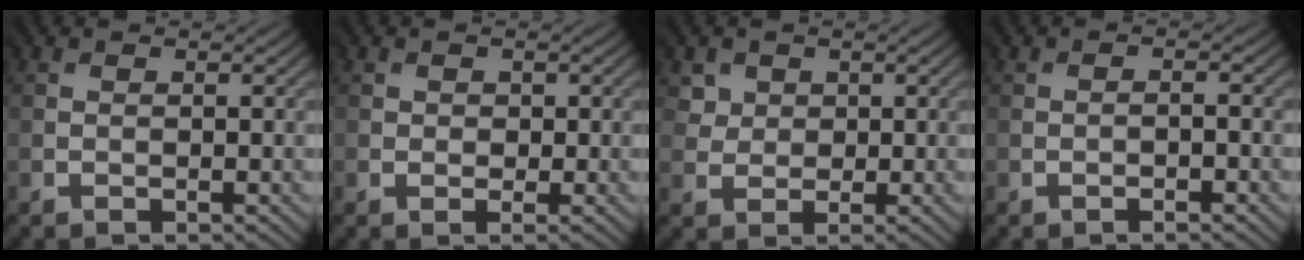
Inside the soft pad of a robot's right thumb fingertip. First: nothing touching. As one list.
[{"total": 1.2, "force": [0.2, 1.0, 0.7], "torque": [-0.010, -0.004, 0.007]}, {"total": 2.7, "force": [1.5, 2.3, 0.1], "torque": [-0.002, -0.004, 0.031]}, {"total": 1.0, "force": [-0.7, 0.2, 0.8], "torque": [-0.005, 0.002, -0.014]}]